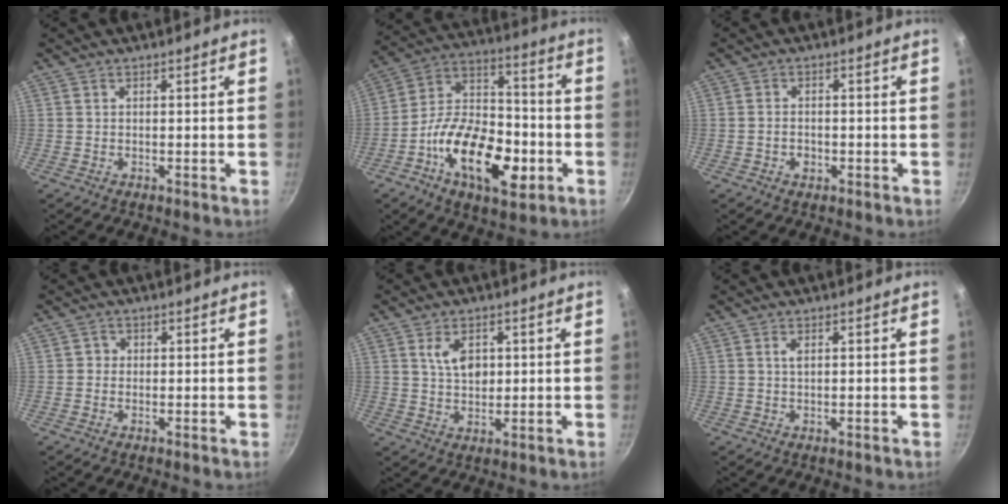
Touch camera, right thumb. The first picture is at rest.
{"total": 21.2, "force": [-7.3, 11.3, 16.4], "torque": [-0.244, 0.039, -0.135]}
{"total": 2.3, "force": [-0.9, 1.7, 1.4], "torque": [-0.023, 0.009, -0.016]}
{"total": 1.3, "force": [-0.2, 1.3, 0.3], "torque": [0.003, 0.001, -0.006]}
{"total": 5.7, "force": [1.4, 3.7, 4.1], "torque": [-0.057, -0.009, 0.026]}
{"total": 1.3, "force": [0.2, 0.4, 1.2], "torque": [-0.026, 0.002, 0.002]}